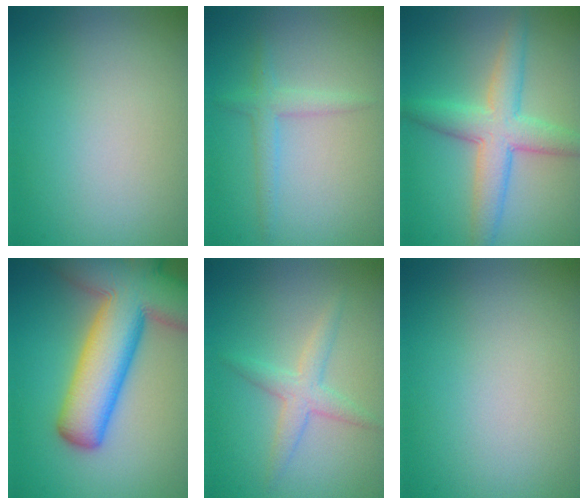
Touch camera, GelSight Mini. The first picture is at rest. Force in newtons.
{"total": 1.8, "press": 1.8, "slide": 0.2}
{"total": 5.2, "press": 5.2, "slide": 0.2}
{"total": 13.4, "press": 13.4, "slide": 0.9}
{"total": 2.4, "press": 2.4, "slide": 0.1}
{"total": 0.0}